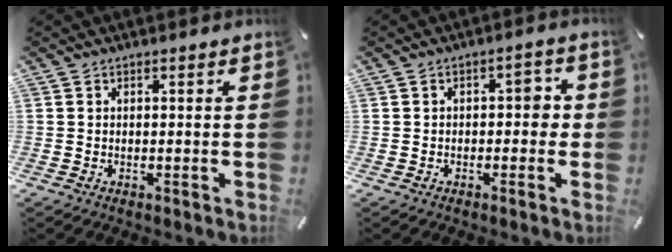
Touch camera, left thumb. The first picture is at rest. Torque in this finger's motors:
{"motor_torque": [-0.07, 0.82, 0.17, -0.14, 0.04]}